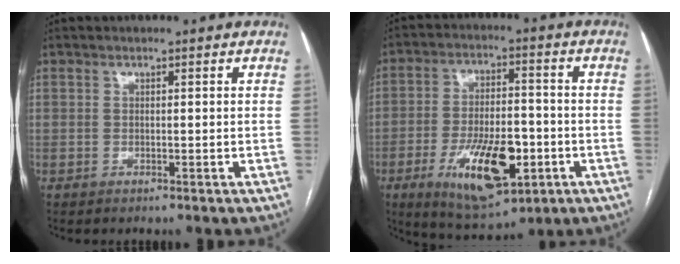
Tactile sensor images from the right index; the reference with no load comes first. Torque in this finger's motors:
{"motor_torque": [0.21, -0.16, 0.23, 0.13]}